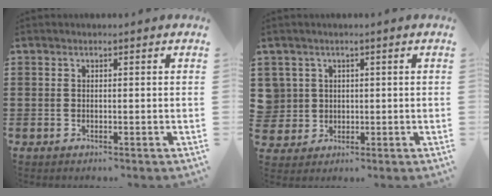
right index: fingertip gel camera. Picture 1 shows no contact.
{"total": 3.1, "force": [0.6, 3.0, 0.0], "torque": [-0.019, 0.010, 0.009]}